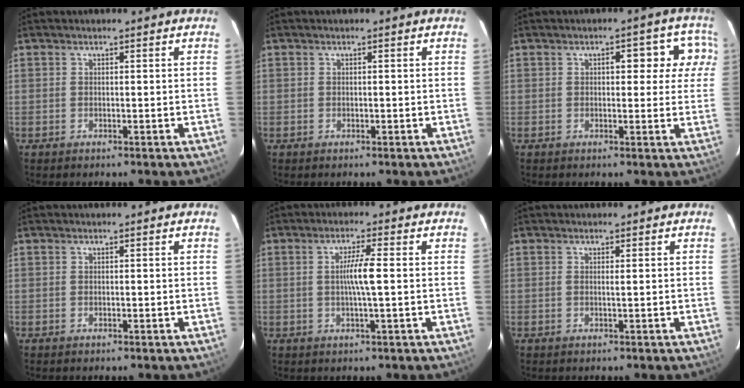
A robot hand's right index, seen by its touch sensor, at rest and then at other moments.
{"total": 0.0}
{"total": 7.3, "force": [2.3, 3.4, 6.0], "torque": [-0.053, 0.028, 0.022]}
{"total": 0.0}
{"total": 4.5, "force": [0.0, -0.4, 4.5], "torque": [-0.082, -0.002, 0.000]}
{"total": 0.5, "force": [0.1, -0.1, 0.5], "torque": [-0.011, 0.000, 0.001]}